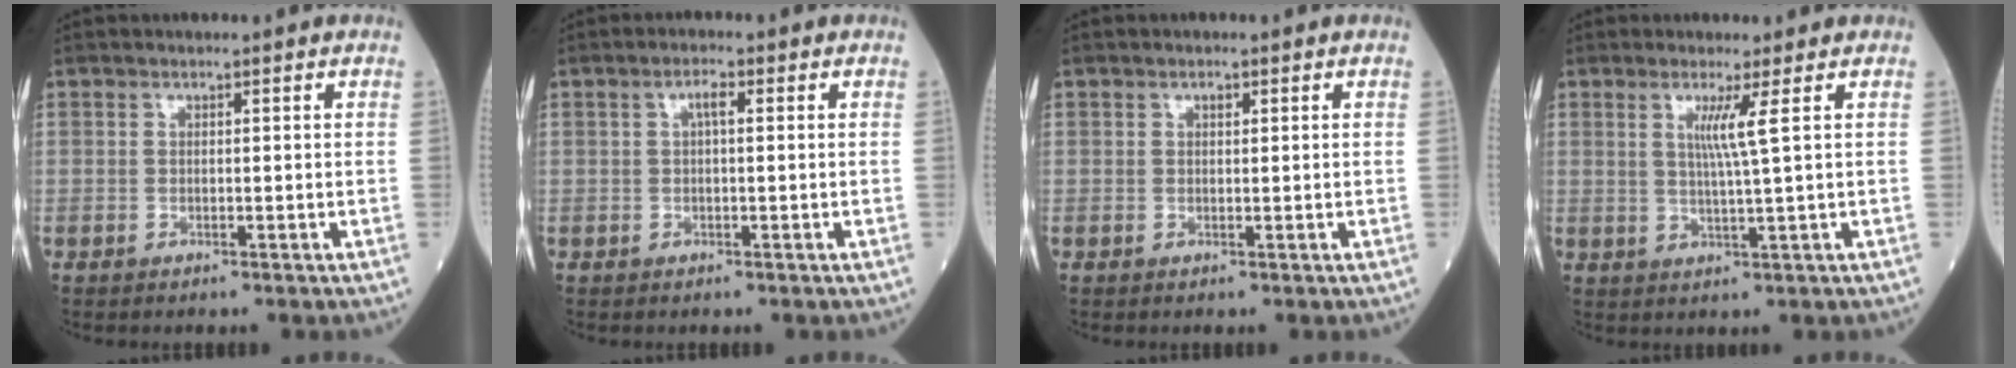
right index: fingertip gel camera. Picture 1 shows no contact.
{"total": 1.8, "force": [0.4, 0.4, 1.7], "torque": [-0.032, 0.004, 0.006]}
{"total": 0.7, "force": [0.3, 0.3, 0.5], "torque": [-0.009, -0.001, 0.005]}
{"total": 3.7, "force": [1.2, -1.2, 3.2], "torque": [-0.065, -0.006, 0.024]}